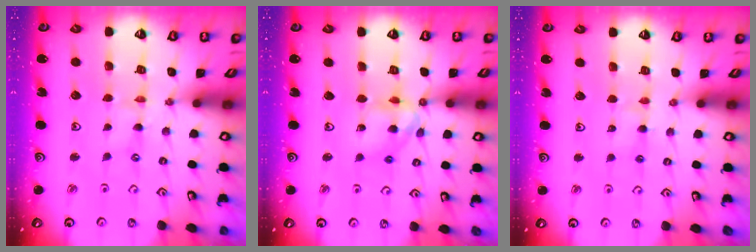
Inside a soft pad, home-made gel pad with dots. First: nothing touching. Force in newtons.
{"total": 11.4, "press": 11.3, "slide": 1.4}
{"total": 2.4, "press": 2.4, "slide": 0.3}